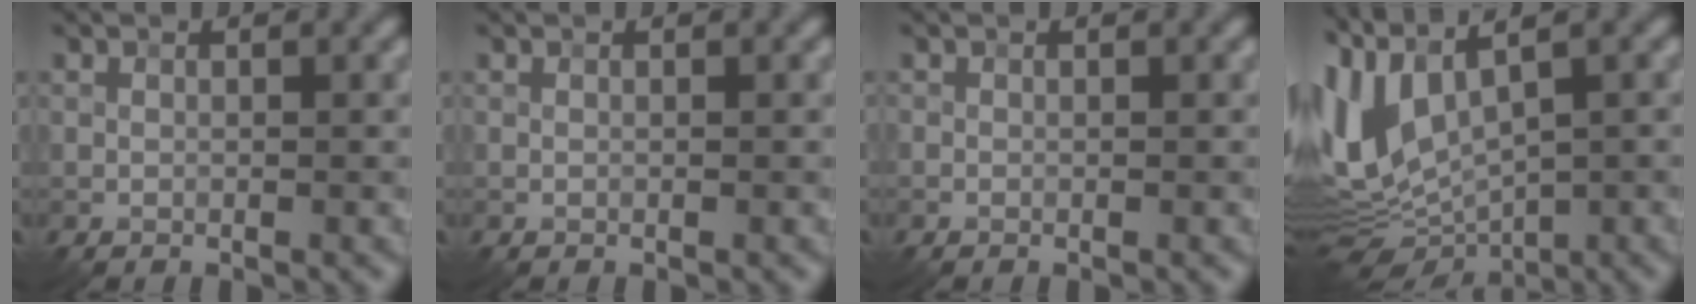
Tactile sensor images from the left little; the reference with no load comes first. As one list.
[{"total": 0.0}, {"total": 0.0}, {"total": 8.6, "force": [1.4, 4.0, 7.5], "torque": [-0.173, -0.009, 0.034]}]